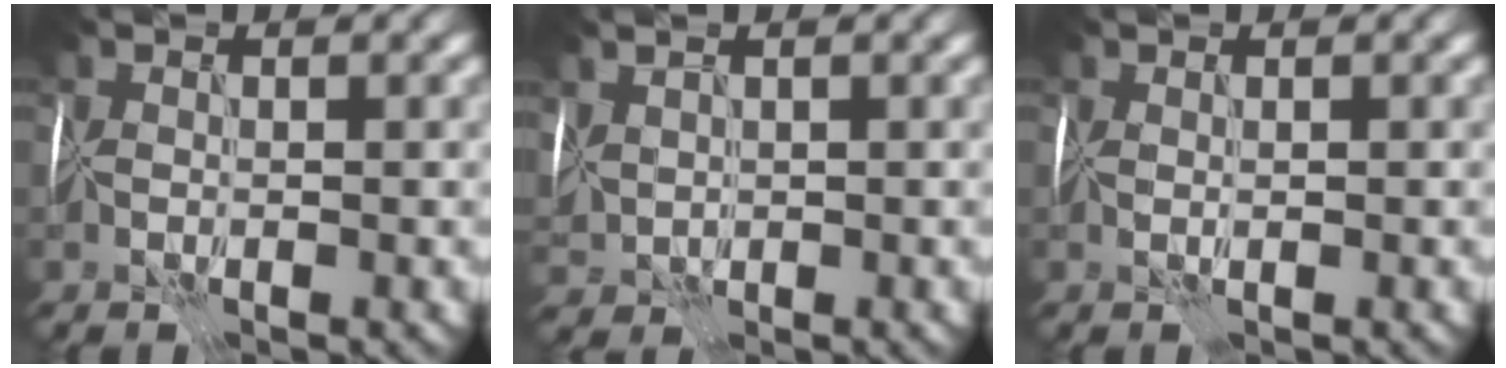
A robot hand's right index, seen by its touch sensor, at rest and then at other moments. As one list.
[{"total": 2.3, "force": [1.0, 1.6, 1.3], "torque": [-0.039, 0.006, 0.028]}, {"total": 0.5, "force": [0.3, 0.0, 0.4], "torque": [-0.006, 0.004, 0.005]}]